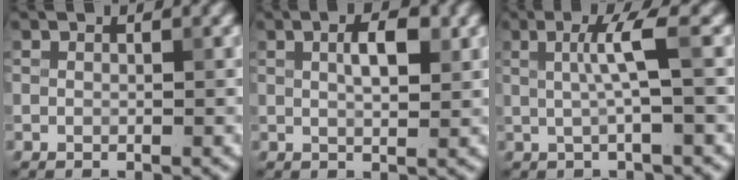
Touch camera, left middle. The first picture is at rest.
{"total": 3.0, "force": [0.9, 1.1, 2.6], "torque": [-0.046, 0.005, 0.016]}
{"total": 3.2, "force": [0.4, 0.3, 3.1], "torque": [-0.059, 0.003, 0.005]}